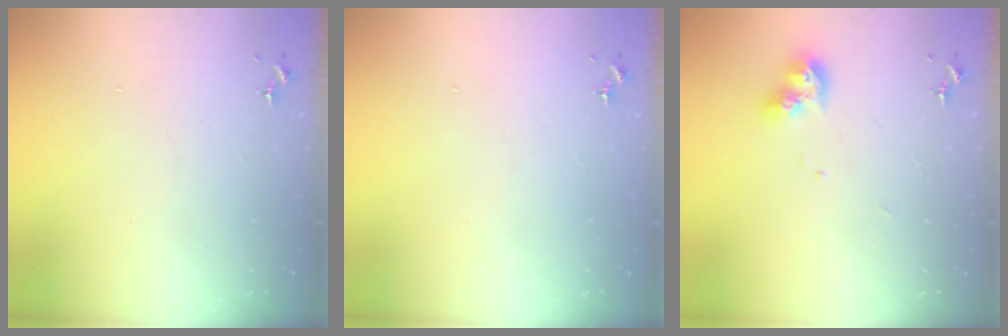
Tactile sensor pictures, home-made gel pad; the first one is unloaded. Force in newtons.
{"total": 0.0}
{"total": 10.2, "press": 10.1, "slide": 0.9}